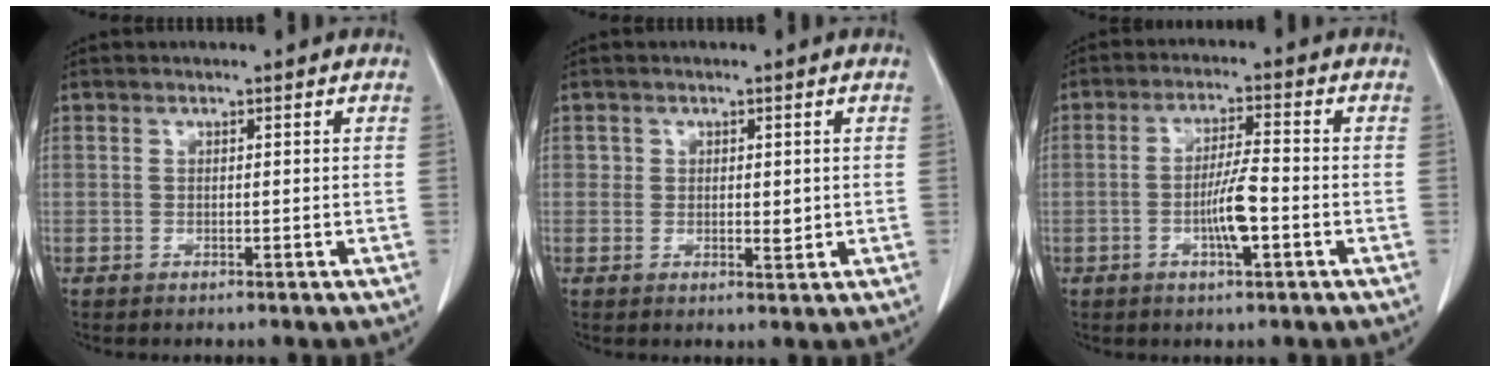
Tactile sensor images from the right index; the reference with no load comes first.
{"total": 2.3, "force": [0.4, 1.6, 1.6], "torque": [-0.017, -0.005, 0.006]}
{"total": 6.0, "force": [-1.7, 0.6, 5.7], "torque": [-0.111, 0.000, -0.030]}